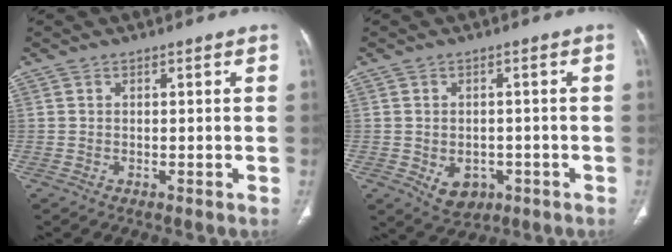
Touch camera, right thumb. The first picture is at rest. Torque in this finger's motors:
{"motor_torque": [-0.39, 0.37, 0.26, 0.52, 0.11]}